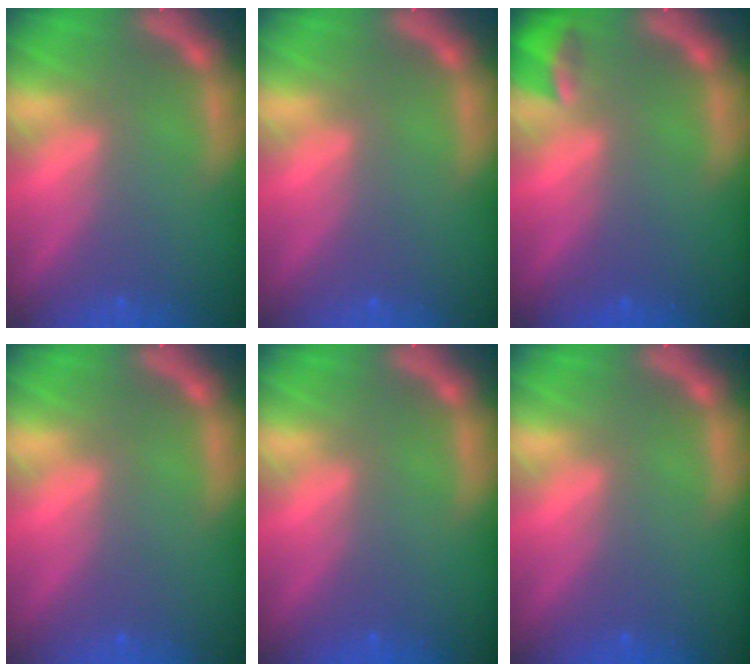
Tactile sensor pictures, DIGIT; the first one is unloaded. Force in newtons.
{"total": 0.0}
{"total": 2.4}
{"total": 0.0}
{"total": 0.0}
{"total": 0.0}